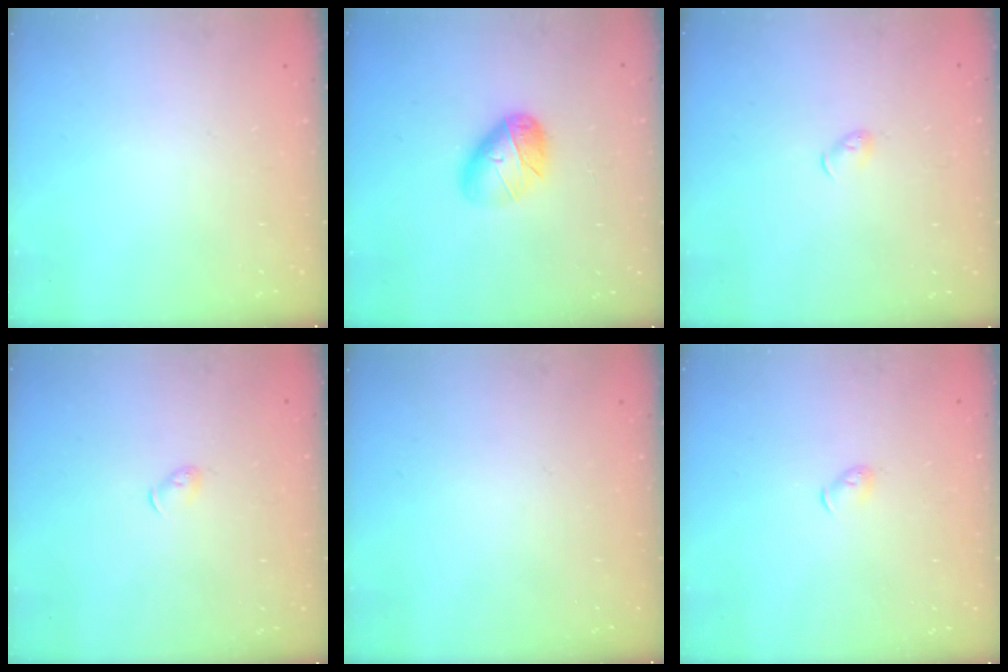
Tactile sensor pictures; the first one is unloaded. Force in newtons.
{"total": 10.2, "press": 10.2, "slide": 0.2}
{"total": 3.3, "press": 3.2, "slide": 0.7}
{"total": 3.5, "press": 3.5, "slide": 0.8}
{"total": 0.0}
{"total": 3.5, "press": 3.5, "slide": 0.6}